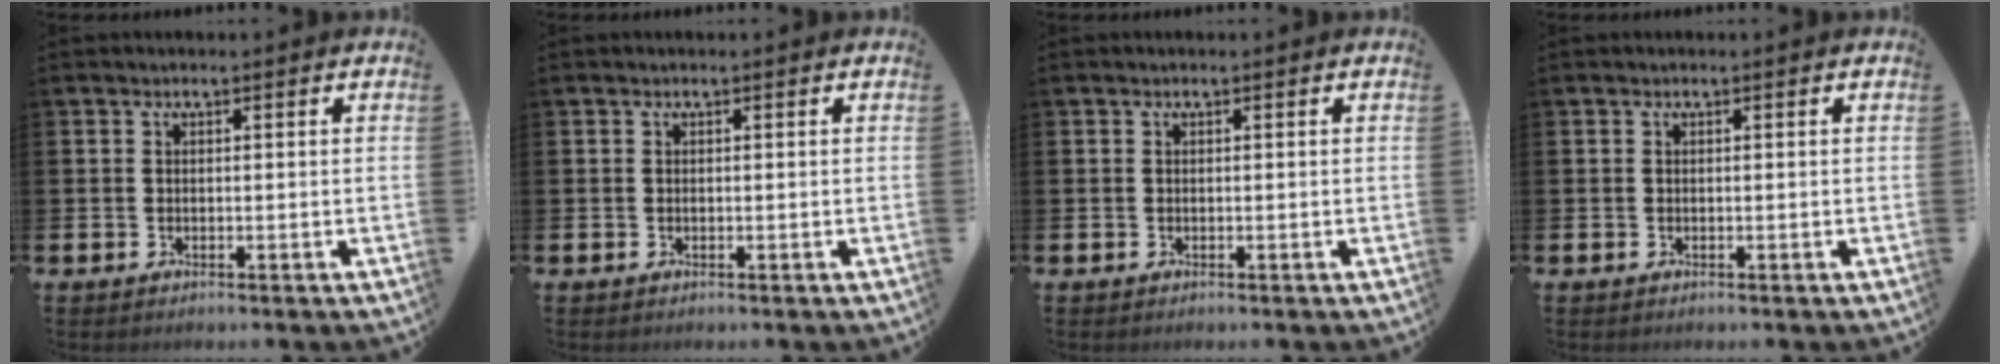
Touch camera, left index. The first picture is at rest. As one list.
[{"total": 0.0}, {"total": 0.0}, {"total": 0.0}]